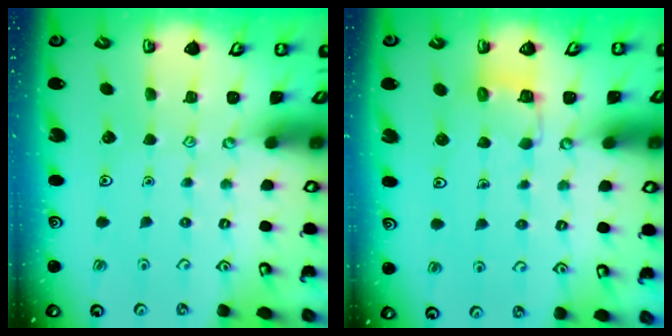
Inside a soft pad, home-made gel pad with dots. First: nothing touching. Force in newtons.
{"total": 2.8, "press": 2.8, "slide": 0.2}